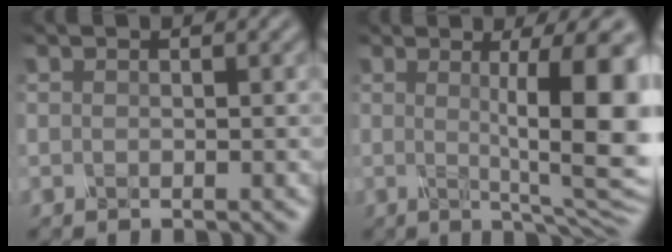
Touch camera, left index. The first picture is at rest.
{"total": 11.0, "force": [1.1, 2.5, 10.7], "torque": [-0.121, 0.002, 0.017]}